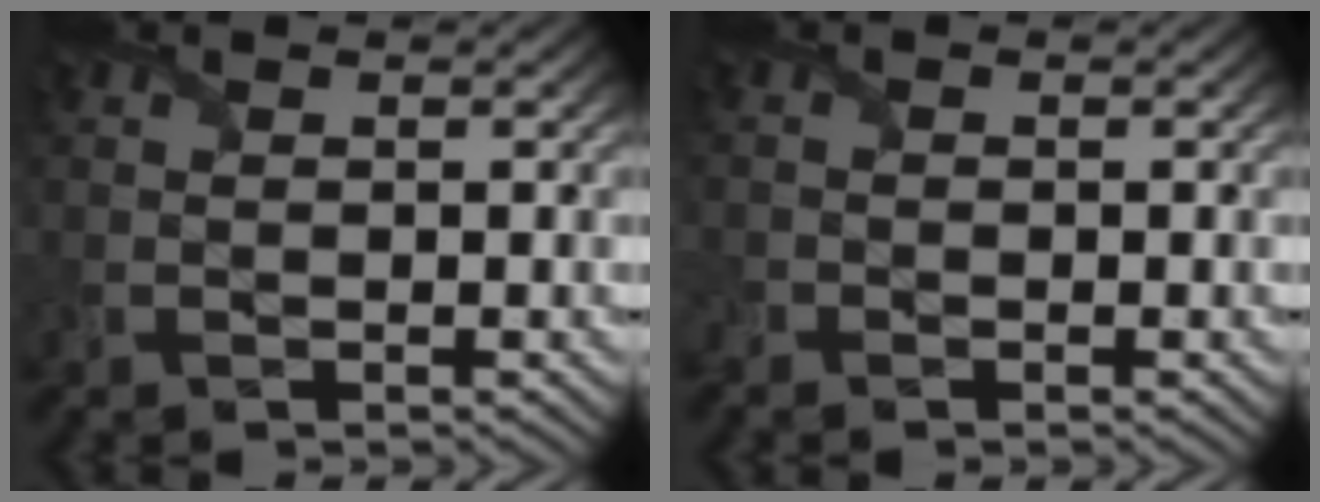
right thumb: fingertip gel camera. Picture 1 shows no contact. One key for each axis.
{"total": 1.5, "fx": -1.1, "fy": 0.8, "fz": 0.6, "tx": -0.023, "ty": -0.007, "tz": -0.023}